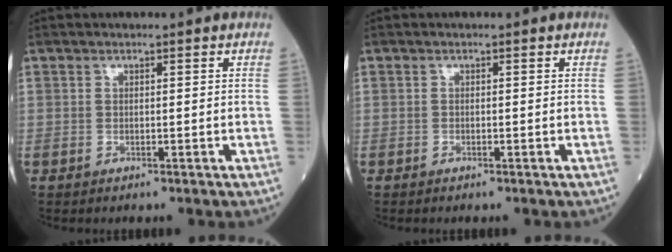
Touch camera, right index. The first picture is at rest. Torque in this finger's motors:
{"motor_torque": [0.03, 0.00, 0.02, -0.01]}